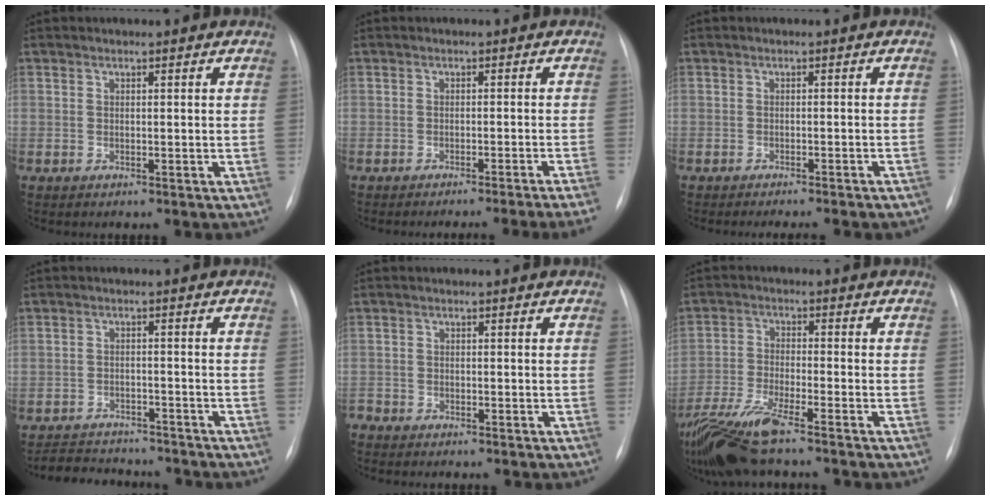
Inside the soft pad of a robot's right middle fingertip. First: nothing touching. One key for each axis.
{"total": 9.9, "fx": -8.8, "fy": -2.6, "fz": 3.6, "tx": -0.013, "ty": -0.022, "tz": -0.105}
{"total": 7.4, "fx": -6.4, "fy": -0.8, "fz": 3.7, "tx": -0.022, "ty": -0.008, "tz": -0.080}
{"total": 8.2, "fx": -7.6, "fy": 2.4, "fz": 1.8, "tx": -0.030, "ty": 0.004, "tz": -0.108}
{"total": 1.9, "fx": -1.8, "fy": 0.5, "fz": 0.2, "tx": -0.003, "ty": -0.004, "tz": -0.029}
{"total": 10.7, "fx": -8.3, "fy": 0.7, "fz": 6.6, "tx": -0.138, "ty": -0.029, "tz": -0.155}